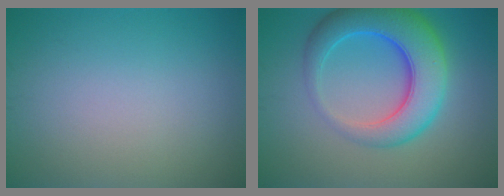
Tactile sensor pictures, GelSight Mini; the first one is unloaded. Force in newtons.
{"total": 8.2, "press": 8.1, "slide": 0.3}